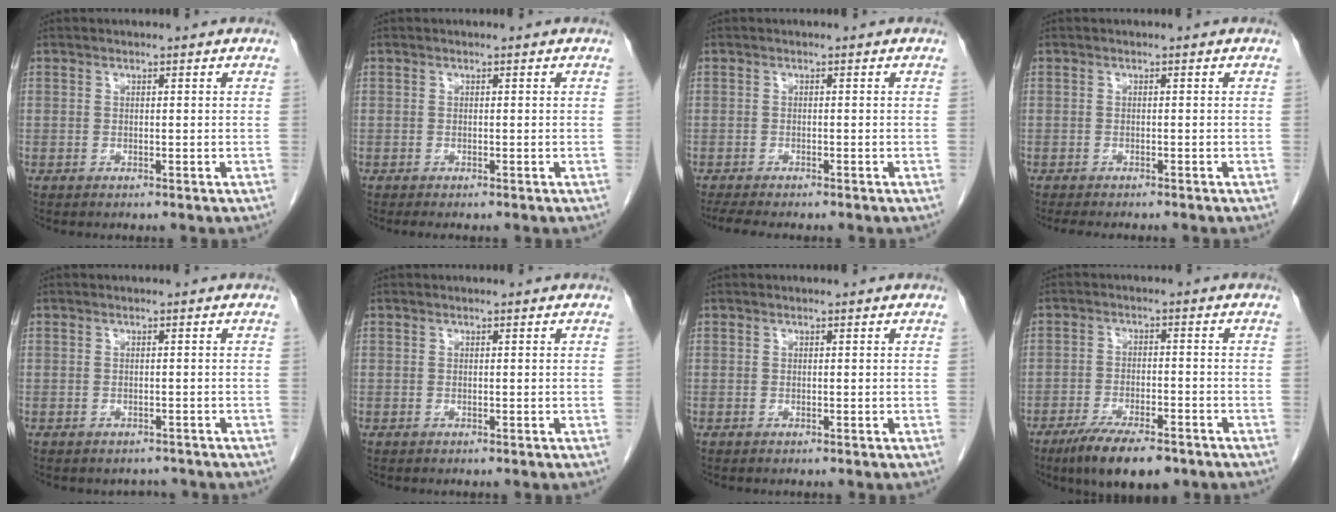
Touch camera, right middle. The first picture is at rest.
{"total": 1.4, "force": [-1.2, 0.2, 0.7], "torque": [-0.010, -0.005, -0.015]}
{"total": 5.1, "force": [-4.3, 0.8, 2.6], "torque": [-0.038, -0.011, -0.063]}
{"total": 5.5, "force": [-4.7, 1.1, 2.5], "torque": [-0.025, -0.008, -0.065]}
{"total": 1.7, "force": [-1.5, 0.8, -0.1], "torque": [0.000, 0.000, -0.022]}
{"total": 0.0}
{"total": 0.0}
{"total": 9.7, "force": [-6.9, 2.6, 6.3], "torque": [-0.104, -0.014, -0.112]}